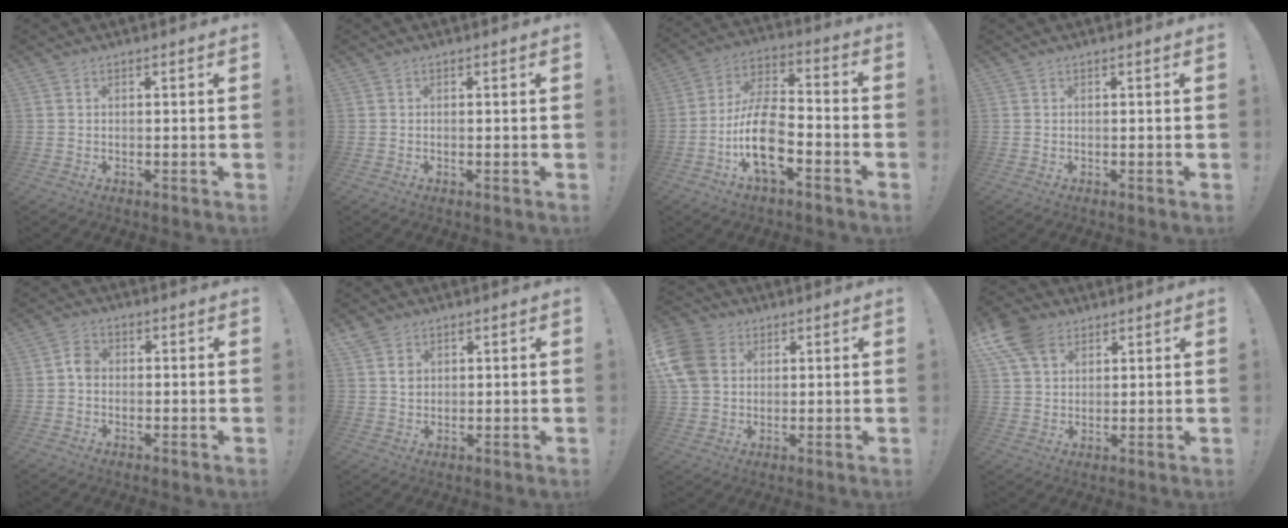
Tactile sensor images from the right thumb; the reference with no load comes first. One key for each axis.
{"total": 0.0}
{"total": 16.6, "fx": -6.7, "fy": 8.2, "fz": 12.8, "tx": -0.257, "ty": 0.034, "tz": -0.111}
{"total": 0.0}
{"total": 3.5, "fx": -0.6, "fy": 2.7, "fz": 2.2, "tx": -0.032, "ty": 0.011, "tz": -0.011}
{"total": 3.6, "fx": 1.6, "fy": 2.8, "fz": 1.6, "tx": -0.013, "ty": -0.006, "tz": 0.027}
{"total": 12.7, "fx": 3.3, "fy": 10.3, "fz": 6.6, "tx": -0.116, "ty": -0.007, "tz": 0.069}
{"total": 10.9, "fx": 5.8, "fy": 7.4, "fz": 5.6, "tx": -0.107, "ty": -0.019, "tz": 0.117}